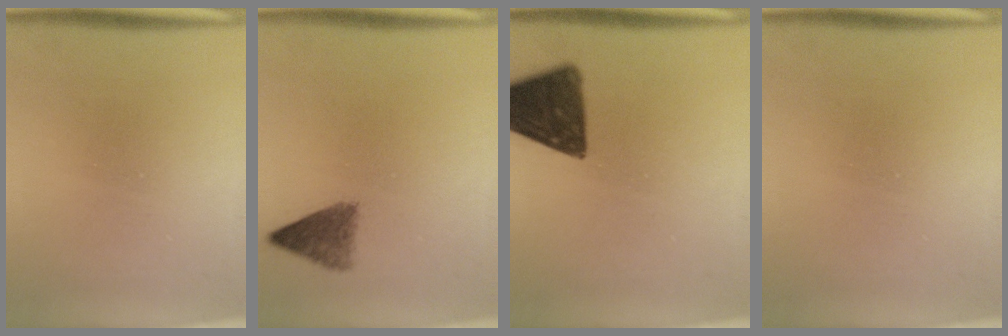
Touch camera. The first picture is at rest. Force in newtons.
{"total": 3.9}
{"total": 13.1}
{"total": 0.0}